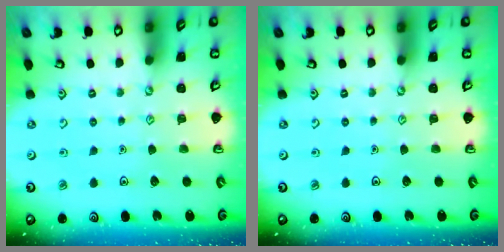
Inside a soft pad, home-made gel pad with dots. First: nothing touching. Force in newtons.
{"total": 0.0}